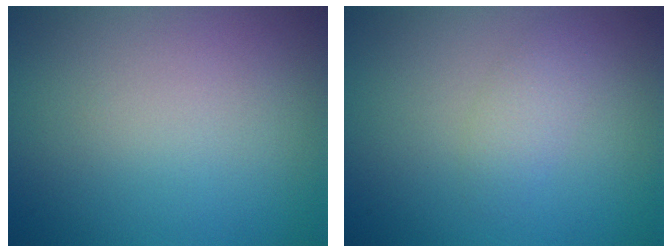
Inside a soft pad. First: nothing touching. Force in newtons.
{"total": 1.7, "press": 1.7, "slide": 0.0}